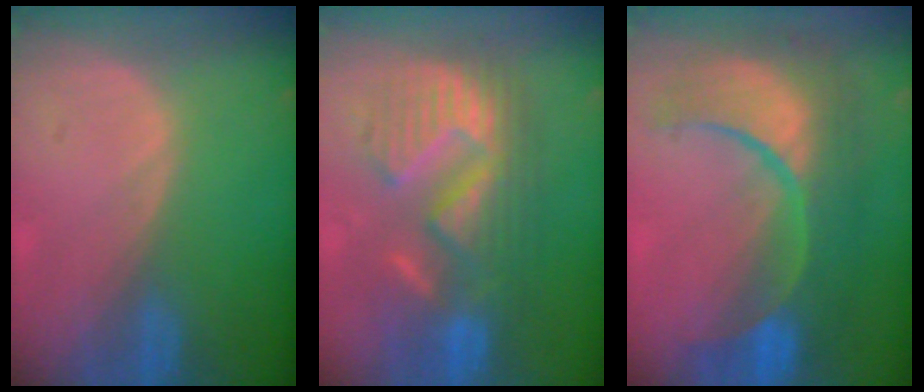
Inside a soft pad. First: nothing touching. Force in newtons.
{"total": 11.5, "press": 11.4, "slide": 1.0}
{"total": 12.5, "press": 12.4, "slide": 1.3}